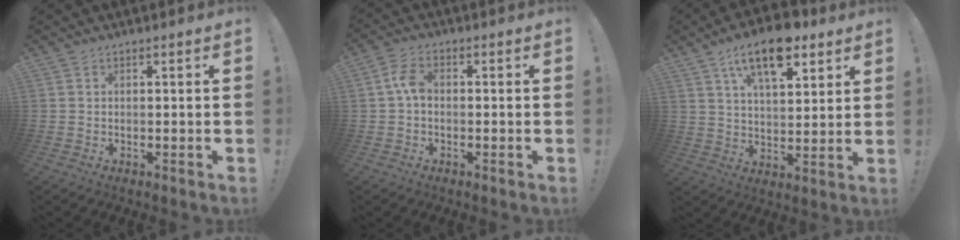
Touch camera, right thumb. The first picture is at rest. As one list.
[{"total": 4.9, "force": [-0.1, 2.8, 4.0], "torque": [-0.085, 0.013, 0.001]}, {"total": 14.8, "force": [8.9, 6.3, 9.9], "torque": [-0.158, -0.037, 0.154]}]